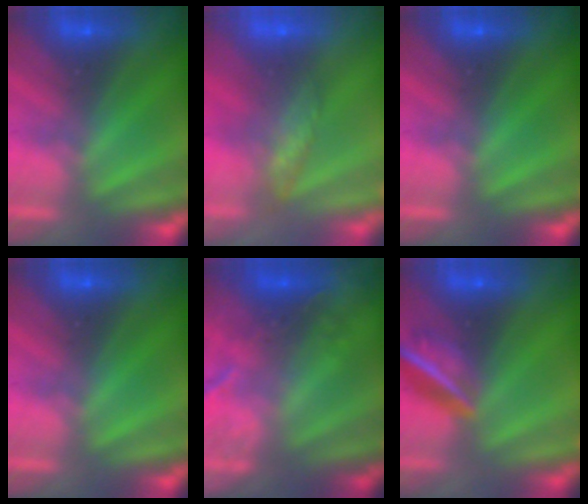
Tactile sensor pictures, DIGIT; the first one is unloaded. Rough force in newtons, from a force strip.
{"total": 8.5}
{"total": 0.0}
{"total": 0.0}
{"total": 2.2}
{"total": 9.8}